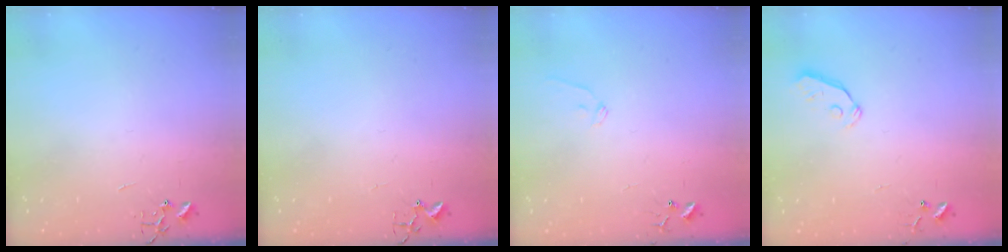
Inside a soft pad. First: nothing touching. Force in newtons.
{"total": 3.0, "press": 2.9, "slide": 0.4}
{"total": 6.6, "press": 6.6, "slide": 0.6}
{"total": 3.0, "press": 3.0, "slide": 0.3}